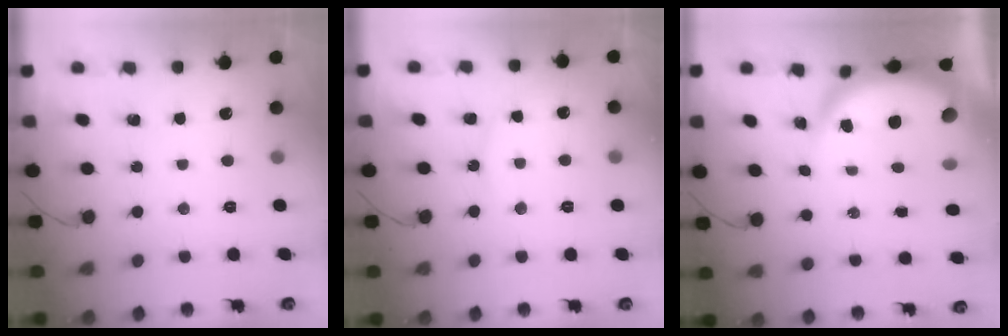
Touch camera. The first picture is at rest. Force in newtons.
{"total": 7.0, "press": 6.9, "slide": 0.6}
{"total": 9.1, "press": 9.0, "slide": 1.0}